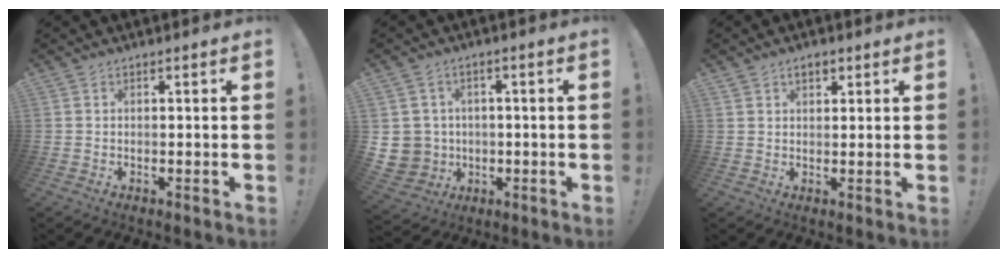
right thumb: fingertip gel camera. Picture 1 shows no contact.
{"total": 6.3, "force": [0.2, 6.2, 1.0], "torque": [-0.034, 0.003, 0.011]}
{"total": 3.1, "force": [1.8, 1.9, 1.7], "torque": [-0.022, -0.003, 0.030]}